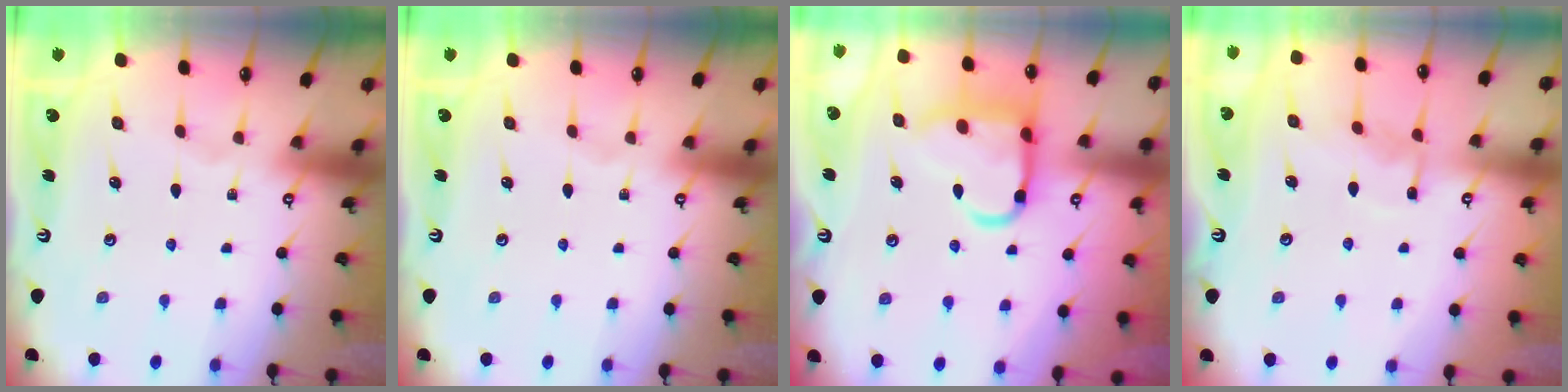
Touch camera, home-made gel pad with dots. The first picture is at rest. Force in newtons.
{"total": 0.0}
{"total": 14.4, "press": 14.3, "slide": 1.6}
{"total": 6.1, "press": 6.1, "slide": 0.5}